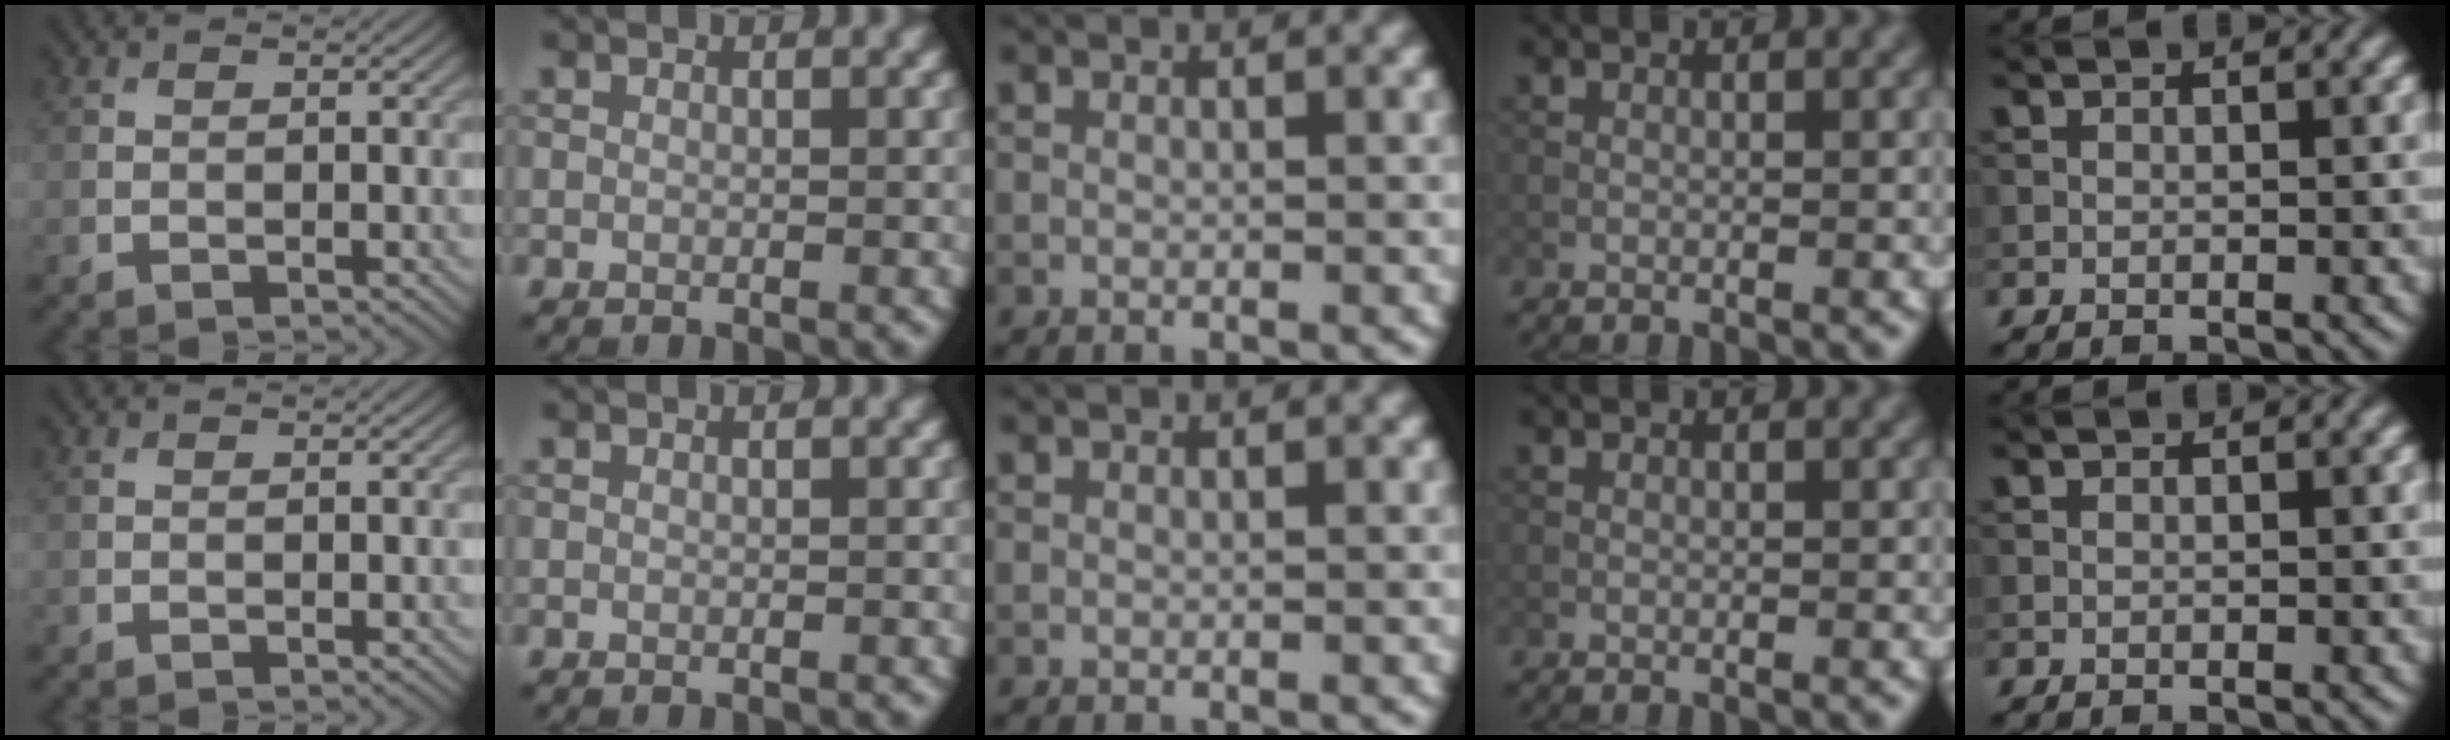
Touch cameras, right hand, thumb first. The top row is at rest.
{}